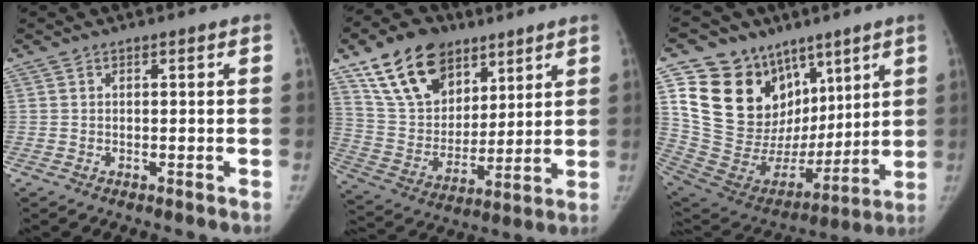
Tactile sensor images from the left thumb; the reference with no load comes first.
{"total": 19.1, "force": [11.5, 12.4, 8.8], "torque": [-0.121, -0.034, 0.219]}
{"total": 24.9, "force": [10.7, 18.2, 13.2], "torque": [-0.184, -0.008, 0.213]}